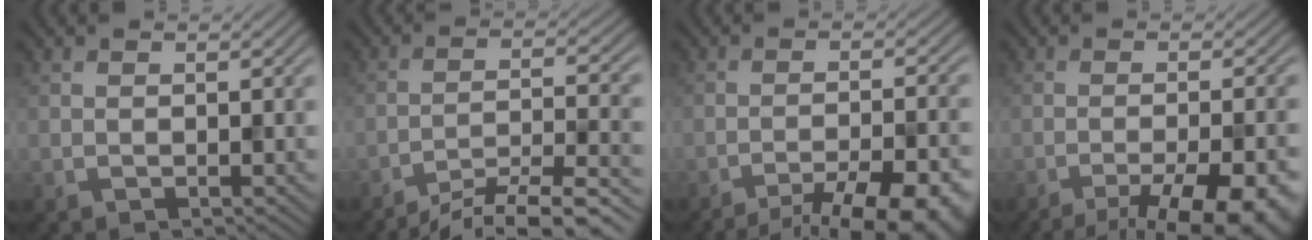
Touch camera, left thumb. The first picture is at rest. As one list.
[{"total": 11.7, "force": [-9.8, 1.9, 6.1], "torque": [-0.102, -0.006, -0.146]}, {"total": 12.9, "force": [-9.7, 3.3, 7.8], "torque": [-0.108, -0.006, -0.116]}, {"total": 13.1, "force": [-8.8, 3.8, 9.0], "torque": [-0.114, -0.008, -0.101]}]